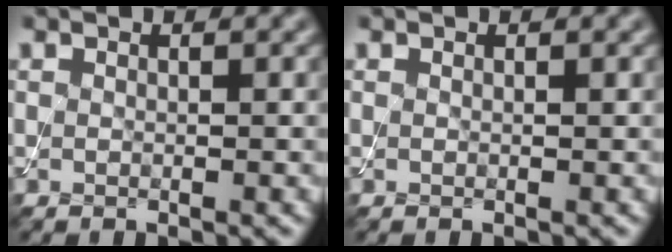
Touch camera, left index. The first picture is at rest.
{"total": 0.0}